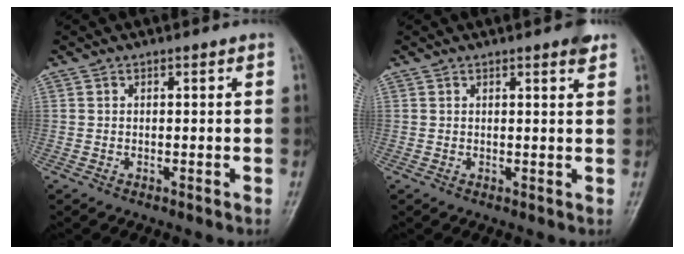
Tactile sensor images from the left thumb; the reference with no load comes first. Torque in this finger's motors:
{"motor_torque": [0.46, 0.12, 0.41, -0.29, 0.00]}